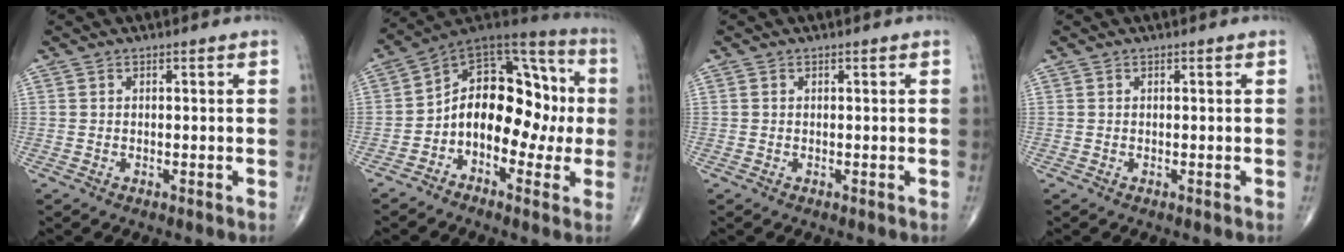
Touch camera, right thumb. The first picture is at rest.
{"total": 17.1, "force": [-1.9, 11.2, 12.8], "torque": [-0.141, 0.057, -0.041]}
{"total": 0.0}
{"total": 0.0}